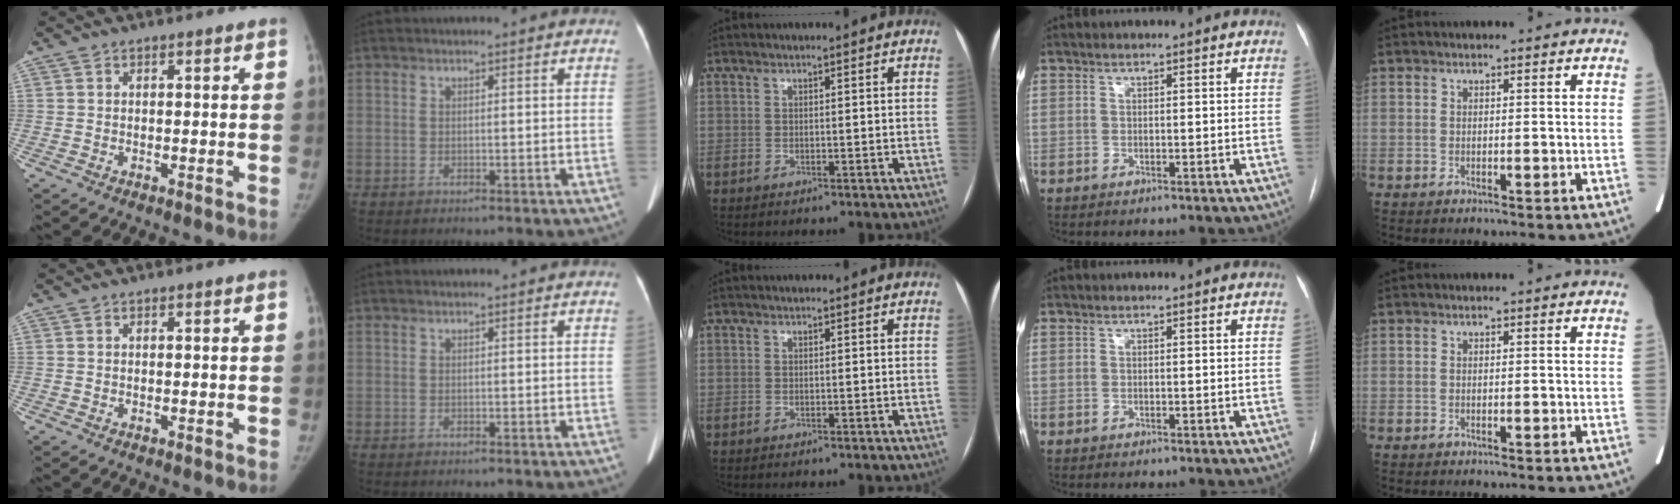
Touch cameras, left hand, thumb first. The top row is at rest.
{}